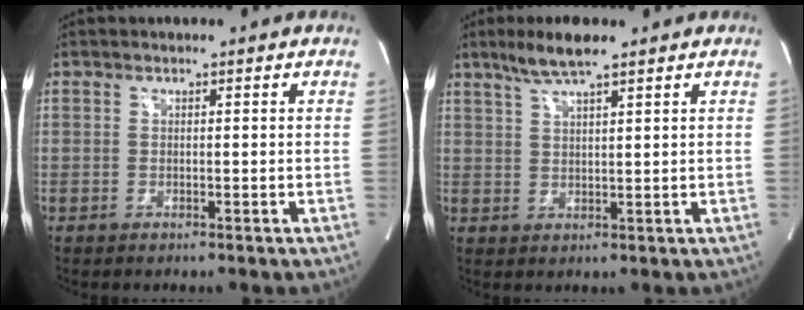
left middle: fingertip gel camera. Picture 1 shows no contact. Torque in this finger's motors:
{"motor_torque": [0.40, -0.32, 0.02, 0.06]}